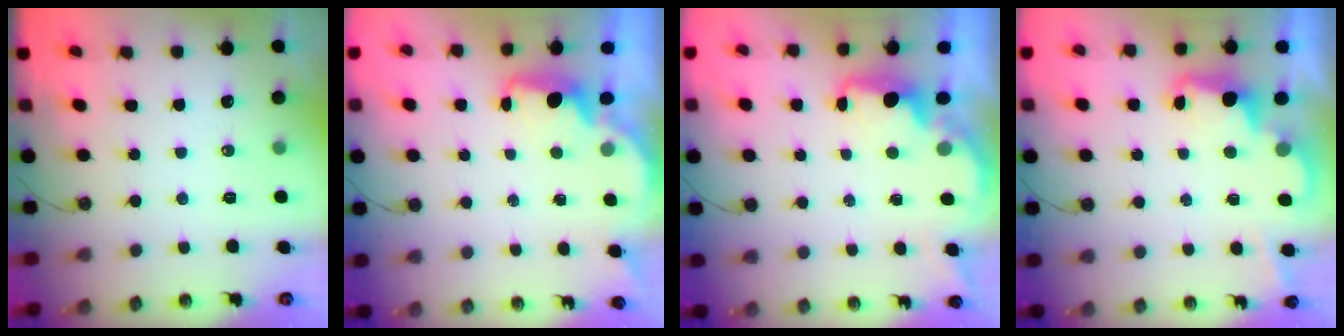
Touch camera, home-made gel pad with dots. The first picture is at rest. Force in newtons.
{"total": 1.9, "press": 1.8, "slide": 0.7}
{"total": 2.3, "press": 2.1, "slide": 0.8}
{"total": 2.6, "press": 2.5, "slide": 0.6}